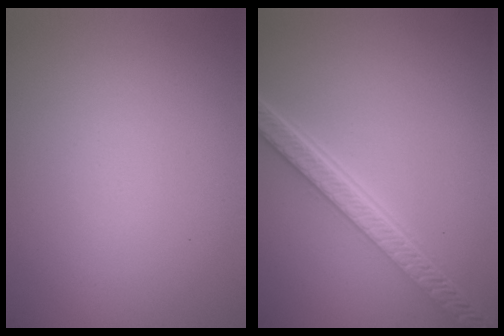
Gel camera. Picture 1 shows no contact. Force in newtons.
{"total": 5.4, "press": 4.0, "slide": 3.6}